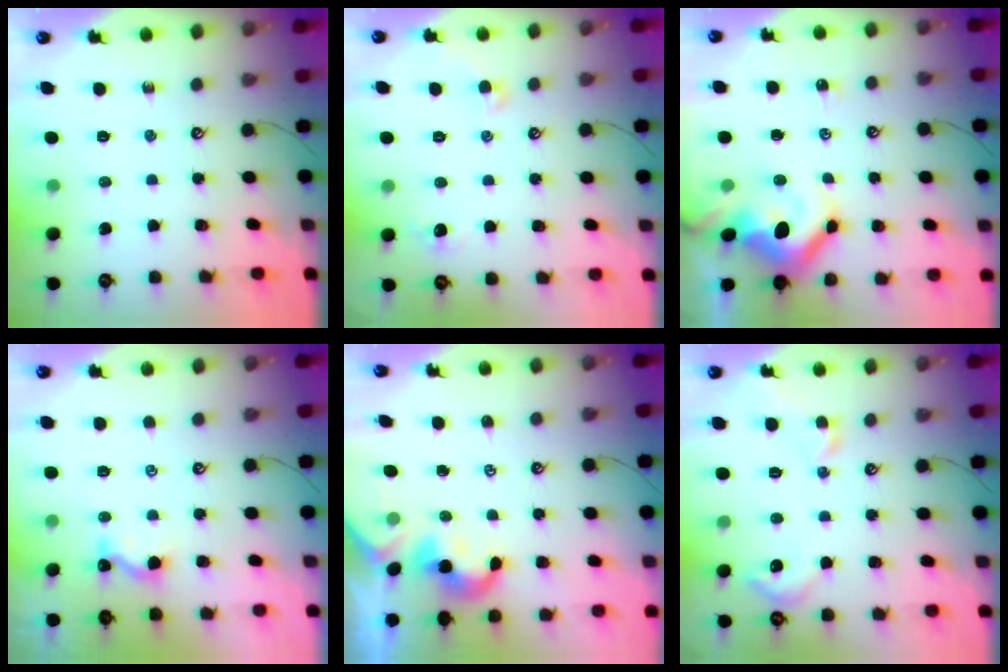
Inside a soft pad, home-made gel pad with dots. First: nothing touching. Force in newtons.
{"total": 1.7, "press": 1.6, "slide": 0.5}
{"total": 13.2, "press": 13.1, "slide": 1.7}
{"total": 0.0}
{"total": 2.0, "press": 1.9, "slide": 0.5}
{"total": 5.4, "press": 5.4, "slide": 0.8}